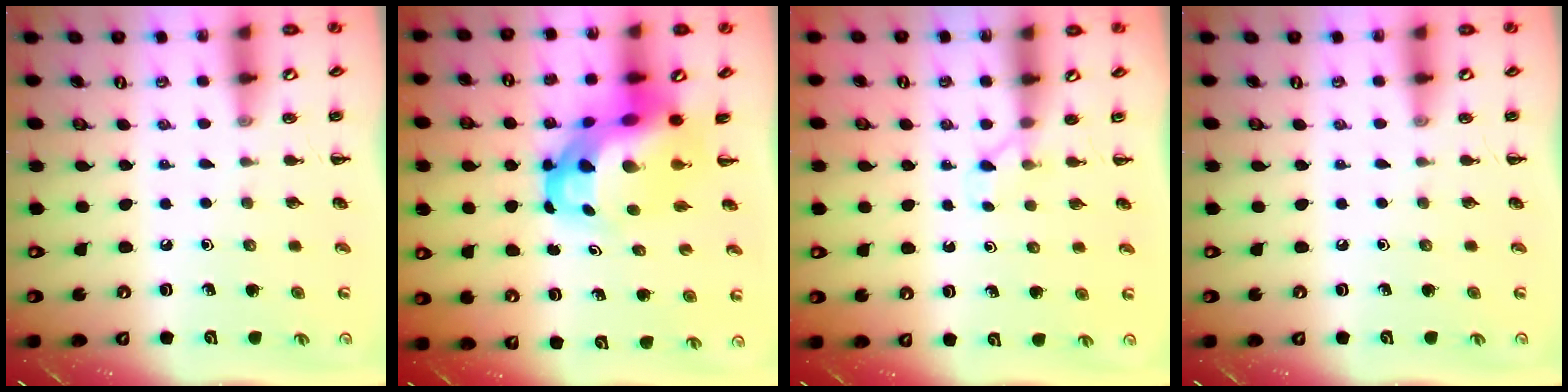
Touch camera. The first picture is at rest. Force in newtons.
{"total": 8.5, "press": 8.1, "slide": 2.6}
{"total": 2.4, "press": 2.3, "slide": 0.7}
{"total": 0.0}